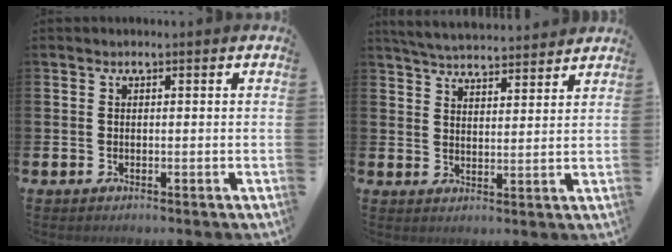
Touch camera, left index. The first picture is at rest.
{"total": 5.3, "force": [5.2, 0.3, 0.5], "torque": [-0.035, -0.030, 0.096]}